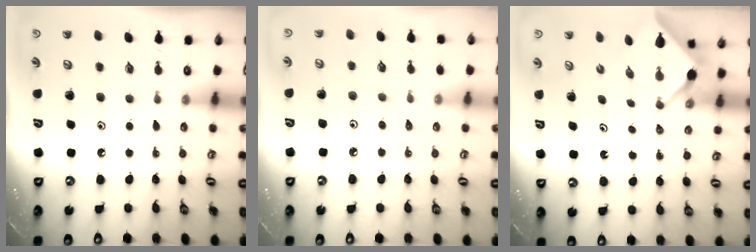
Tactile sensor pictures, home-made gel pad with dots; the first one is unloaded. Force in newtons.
{"total": 3.2, "press": 3.2, "slide": 0.6}
{"total": 2.5, "press": 2.5, "slide": 0.3}